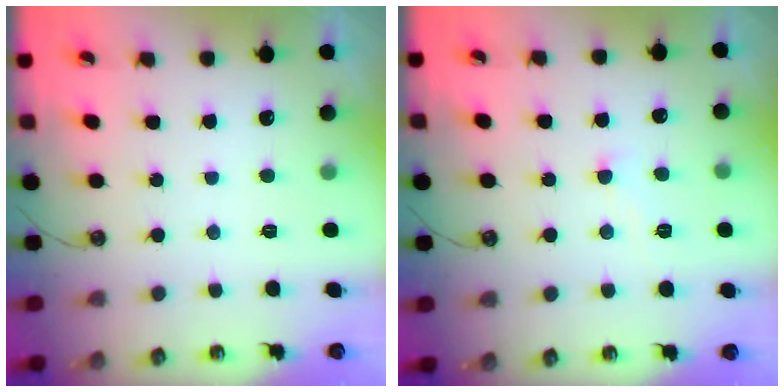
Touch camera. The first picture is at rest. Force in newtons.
{"total": 4.1, "press": 4.1, "slide": 0.5}